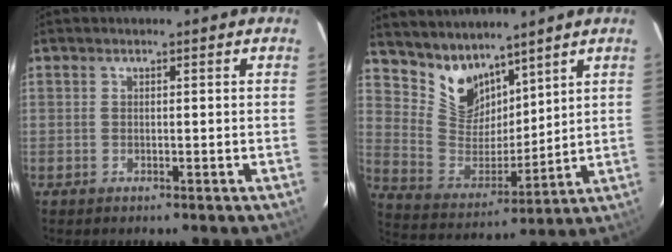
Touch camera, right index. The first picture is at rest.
{"total": 11.2, "force": [8.7, 6.1, 3.4], "torque": [-0.069, 0.000, 0.181]}